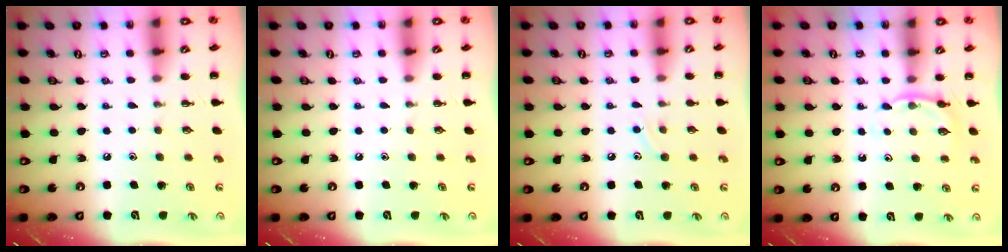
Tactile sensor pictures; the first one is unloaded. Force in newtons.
{"total": 0.0}
{"total": 7.2, "press": 7.1, "slide": 1.6}
{"total": 4.7, "press": 4.5, "slide": 1.5}